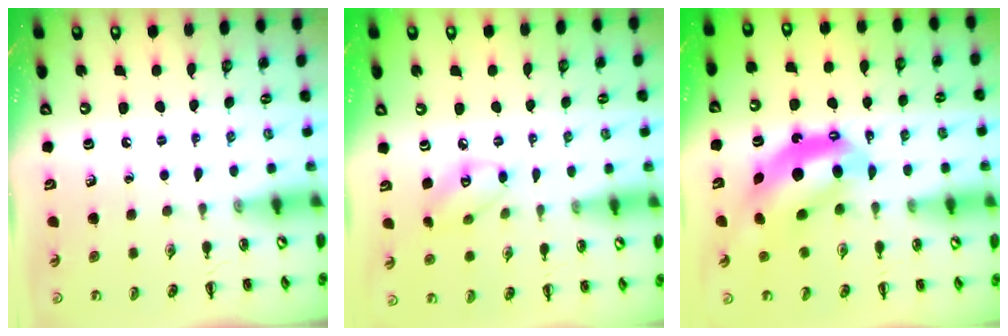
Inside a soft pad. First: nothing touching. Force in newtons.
{"total": 6.3, "press": 6.3, "slide": 0.7}
{"total": 12.6, "press": 12.2, "slide": 3.3}